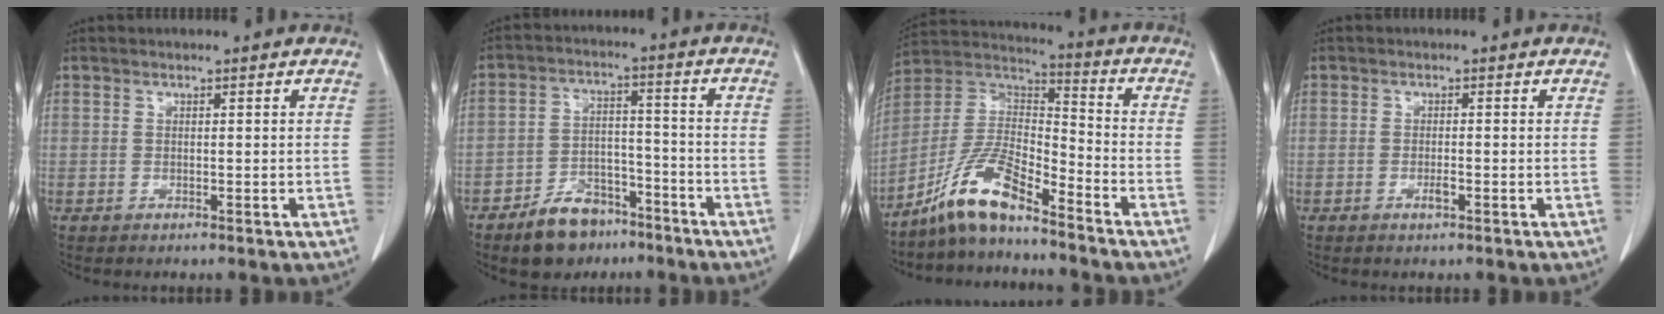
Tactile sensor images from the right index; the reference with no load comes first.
{"total": 8.8, "force": [-6.3, 4.8, 3.9], "torque": [-0.074, 0.014, -0.104]}
{"total": 11.2, "force": [-8.7, 1.8, 6.8], "torque": [-0.147, 0.014, -0.166]}
{"total": 1.3, "force": [-0.6, 0.2, 1.1], "torque": [-0.022, -0.001, -0.010]}